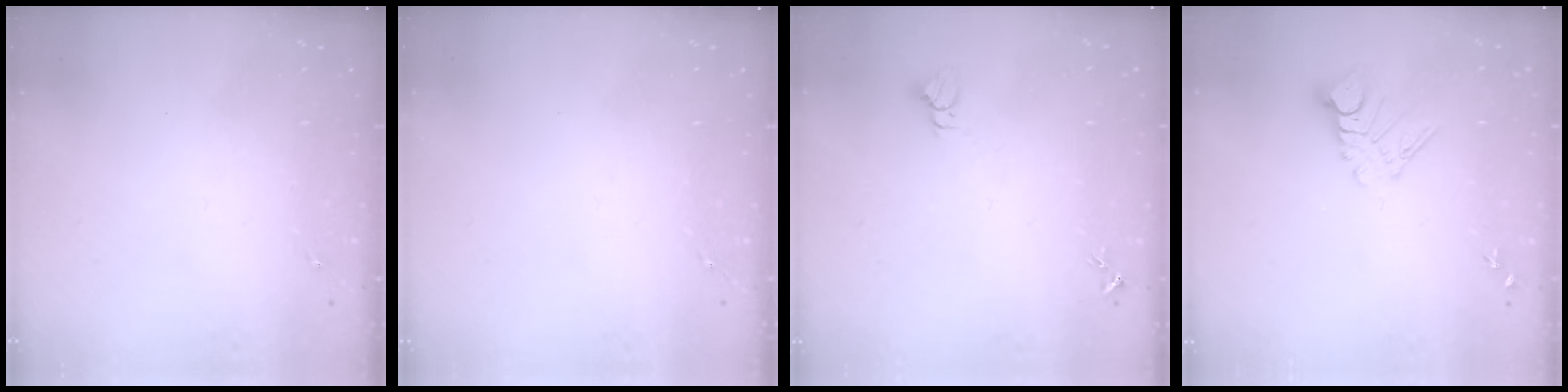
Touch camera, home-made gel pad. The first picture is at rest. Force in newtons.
{"total": 0.0}
{"total": 2.8, "press": 2.8, "slide": 0.1}
{"total": 8.9, "press": 8.9, "slide": 0.8}